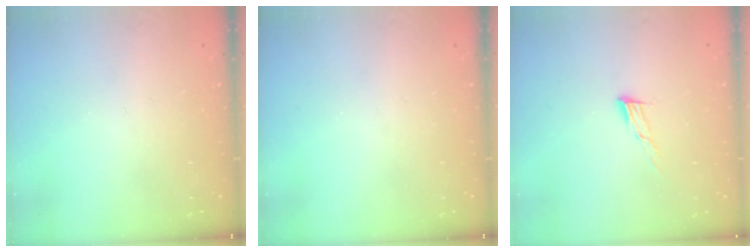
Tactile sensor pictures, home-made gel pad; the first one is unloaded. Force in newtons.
{"total": 0.0}
{"total": 7.3, "press": 7.2, "slide": 1.2}